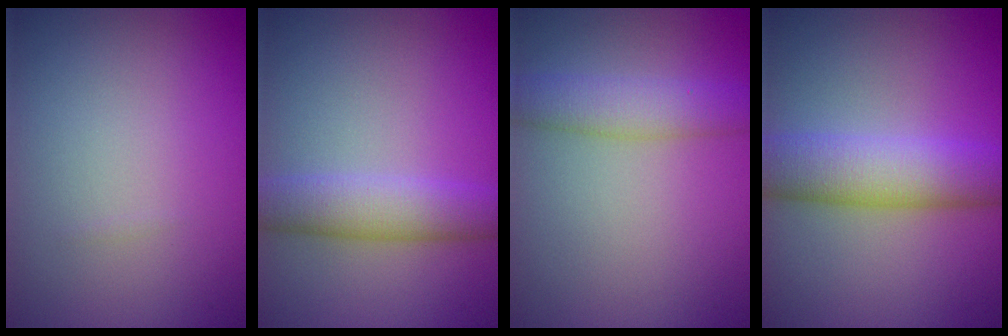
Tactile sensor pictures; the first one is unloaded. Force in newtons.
{"total": 4.5, "press": 4.5, "slide": 0.1}
{"total": 3.7, "press": 3.7, "slide": 0.2}
{"total": 6.7, "press": 6.7, "slide": 0.1}